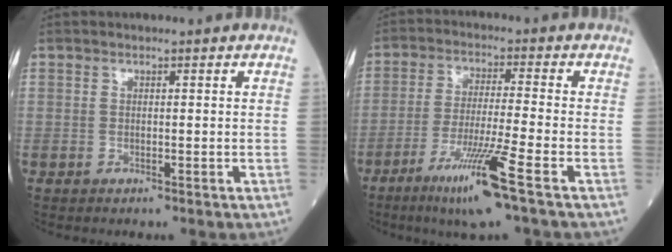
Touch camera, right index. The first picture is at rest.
{"total": 10.4, "force": [-5.6, -1.1, 8.7], "torque": [-0.163, -0.027, -0.104]}